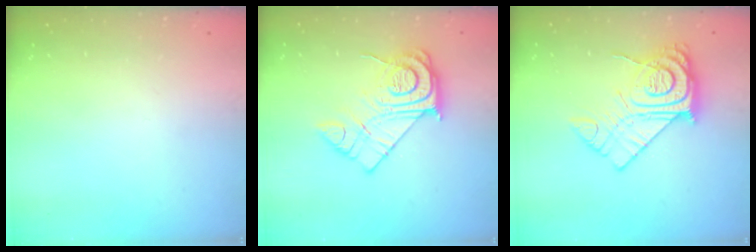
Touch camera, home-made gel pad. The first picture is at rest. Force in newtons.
{"total": 15.7, "press": 15.6, "slide": 1.4}
{"total": 16.5, "press": 16.4, "slide": 1.4}